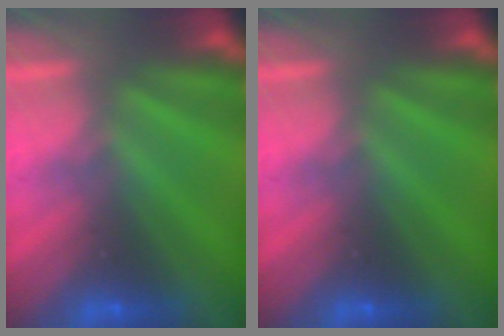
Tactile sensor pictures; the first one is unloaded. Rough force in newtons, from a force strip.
{"total": 0.0}